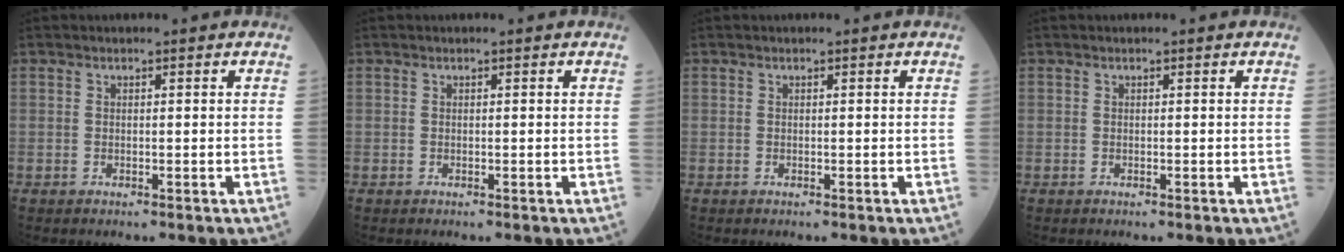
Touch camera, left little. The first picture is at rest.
{"total": 0.0}
{"total": 0.0}
{"total": 0.0}